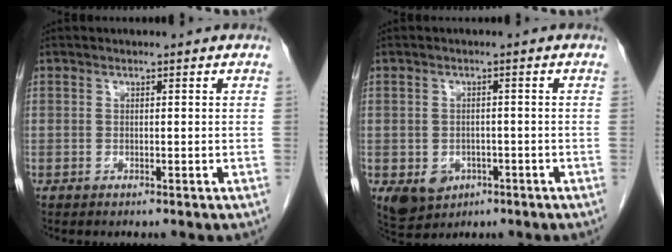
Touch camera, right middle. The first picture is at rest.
{"total": 5.8, "force": [-2.5, 4.7, 2.4], "torque": [-0.046, 0.000, -0.027]}